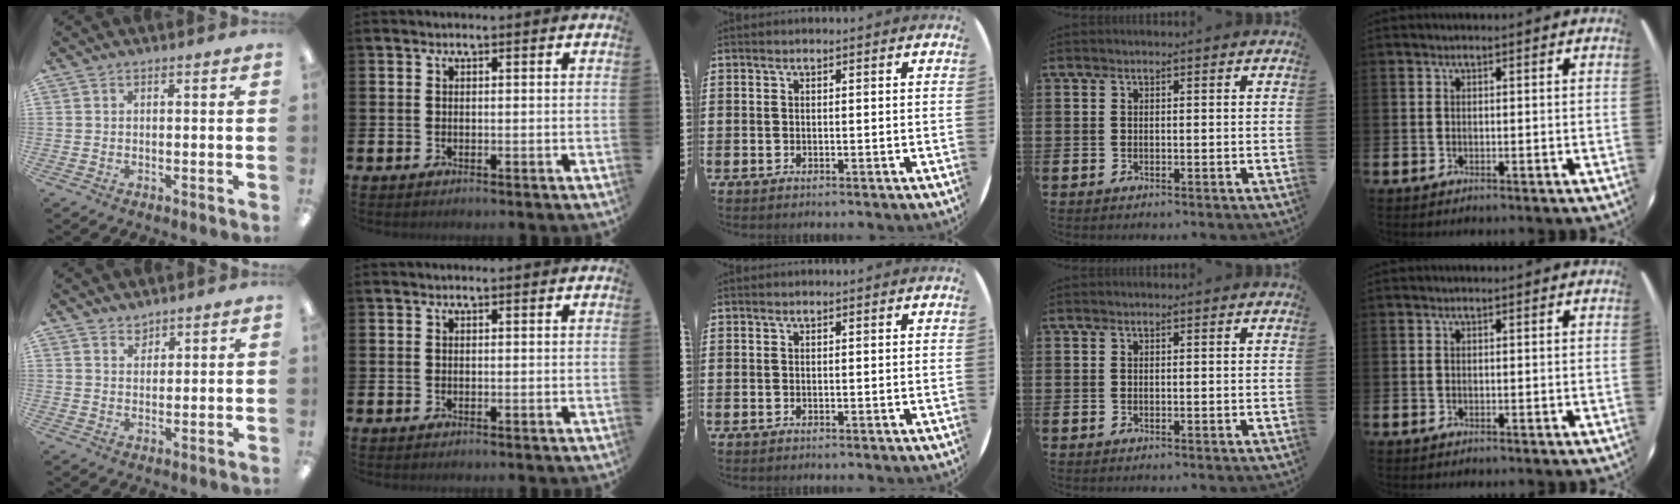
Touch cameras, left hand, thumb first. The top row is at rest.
{"thumb": {"total": 2.6, "force": [2.4, 1.1, -0.1], "torque": [0.007, -0.013, 0.046]}}